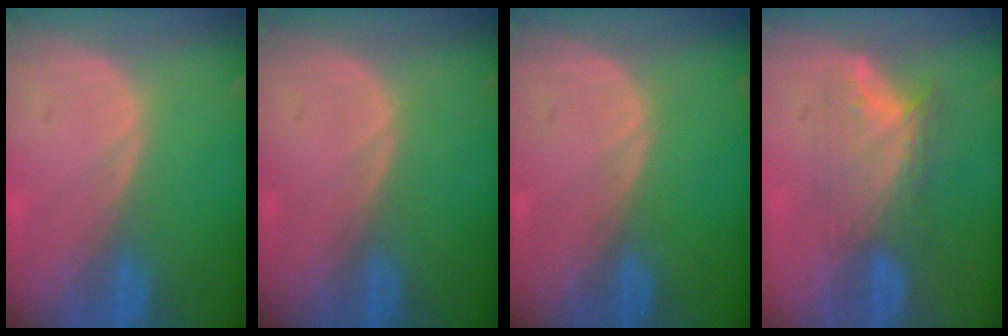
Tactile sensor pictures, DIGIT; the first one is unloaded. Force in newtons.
{"total": 0.0}
{"total": 0.0}
{"total": 7.4, "press": 6.6, "slide": 3.4}